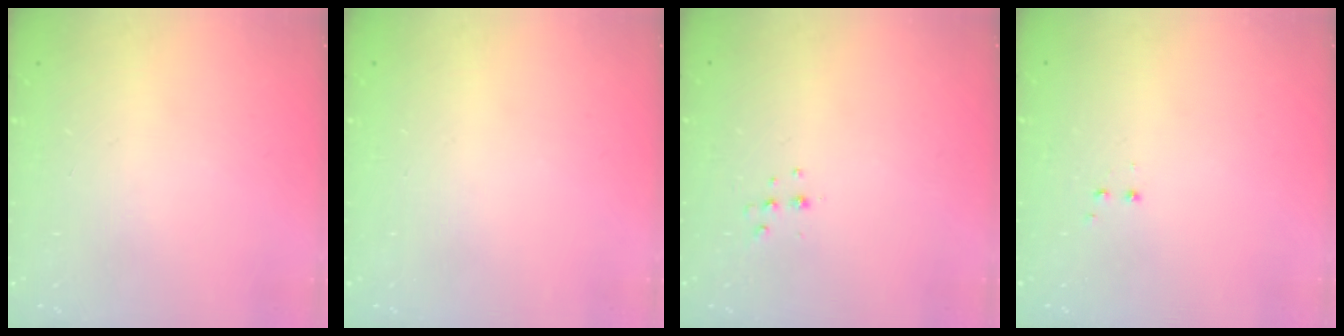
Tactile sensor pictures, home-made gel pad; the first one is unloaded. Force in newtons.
{"total": 0.0}
{"total": 3.8, "press": 3.7, "slide": 0.7}
{"total": 1.2, "press": 1.1, "slide": 0.5}